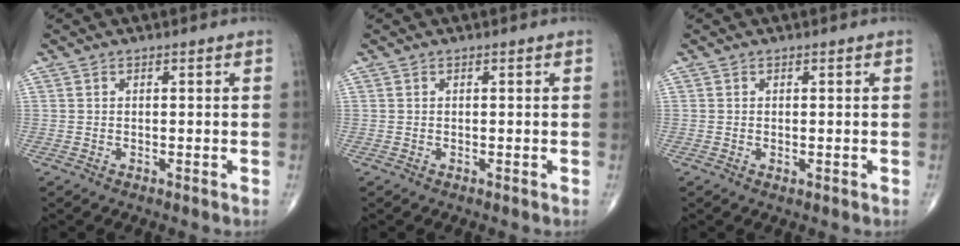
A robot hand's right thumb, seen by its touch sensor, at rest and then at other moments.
{"total": 0.0}
{"total": 0.6, "force": [-0.1, 0.3, 0.5], "torque": [-0.010, -0.003, -0.001]}